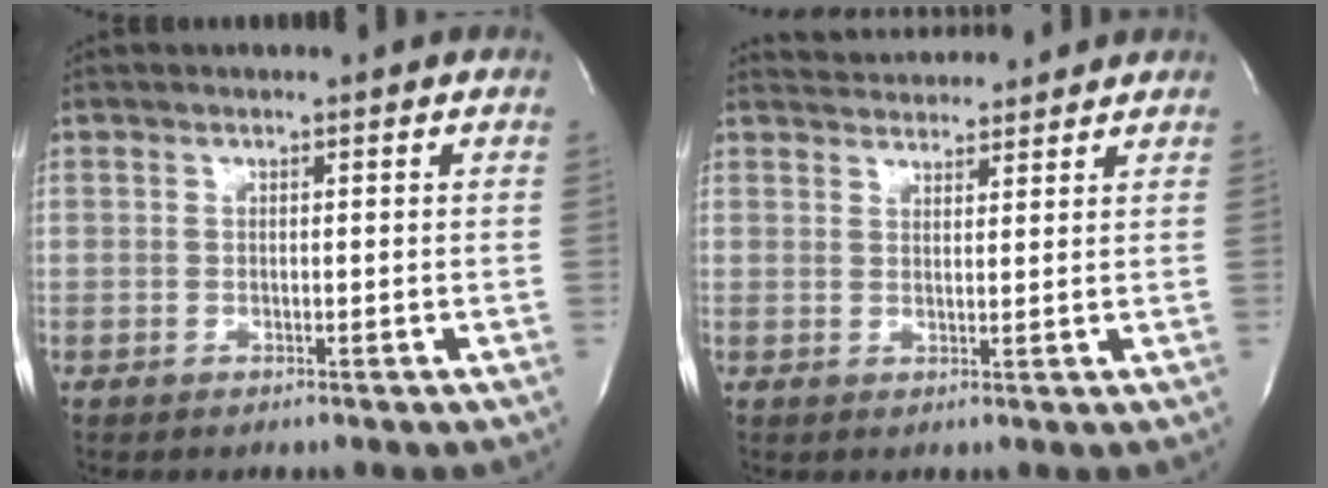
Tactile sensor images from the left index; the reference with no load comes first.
{"total": 6.1, "force": [6.0, 0.9, 0.7], "torque": [-0.013, 0.023, 0.084]}